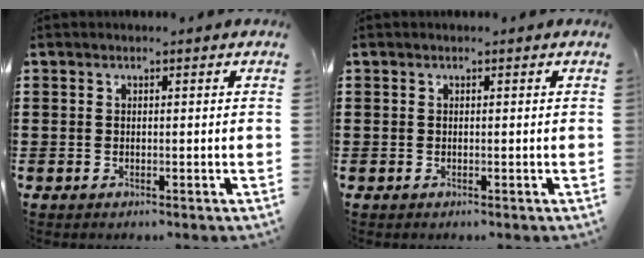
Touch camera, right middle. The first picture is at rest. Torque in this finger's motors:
{"motor_torque": [-0.73, 0.28, -0.06, -0.02]}